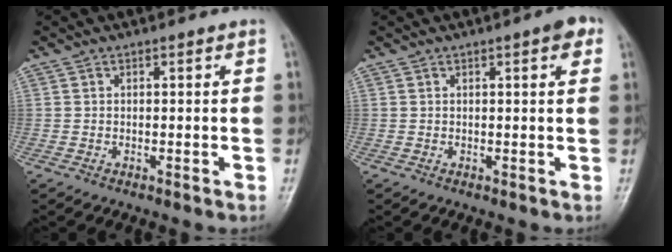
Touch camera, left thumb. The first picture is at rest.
{"total": 3.1, "force": [1.4, 0.8, 2.6], "torque": [-0.025, 0.002, 0.014]}